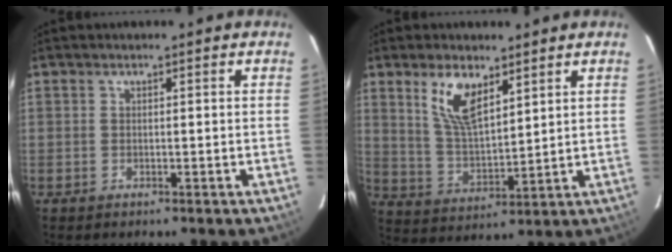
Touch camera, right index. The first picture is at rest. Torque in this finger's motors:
{"motor_torque": [0.62, 0.23, 0.31, 0.13]}